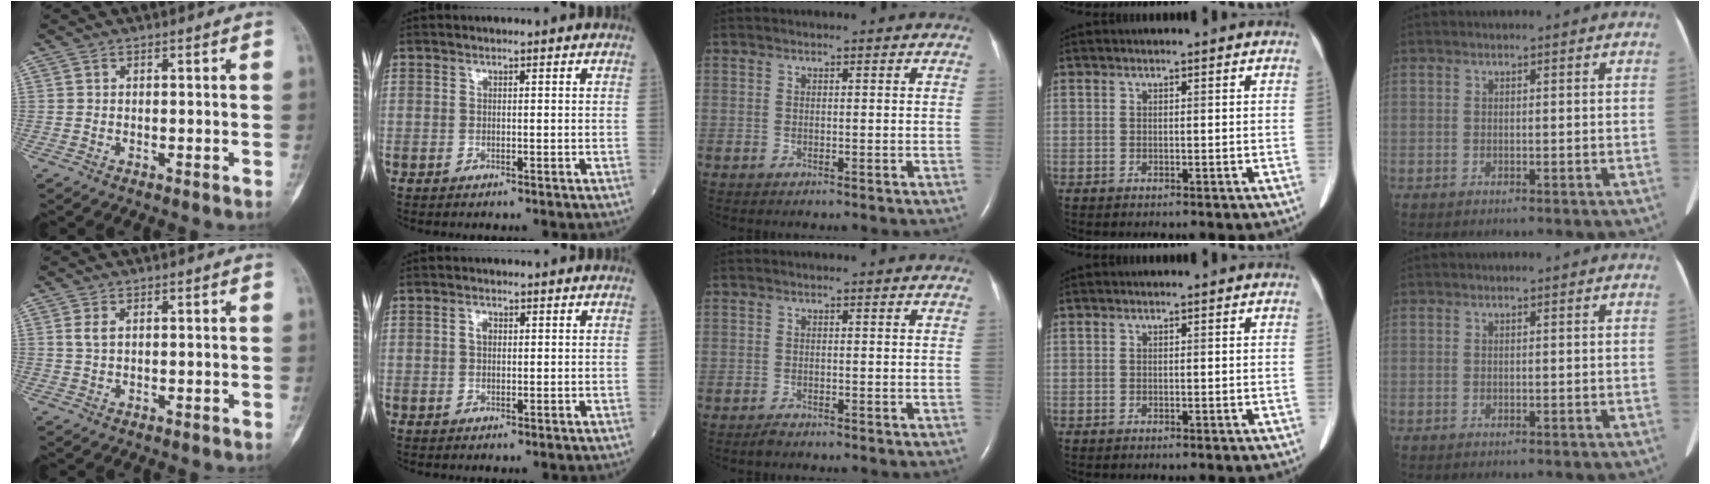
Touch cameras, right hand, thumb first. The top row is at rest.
{"thumb": {"total": 1.9, "force": [0.6, 1.0, 1.4], "torque": [-0.035, 0.006, 0.018]}, "index": {"total": 1.5, "force": [0.4, 1.0, 1.1], "torque": [-0.019, 0.003, 0.005]}, "middle": {"total": 1.0, "force": [-0.9, 0.3, 0.3], "torque": [-0.012, -0.002, -0.014]}}